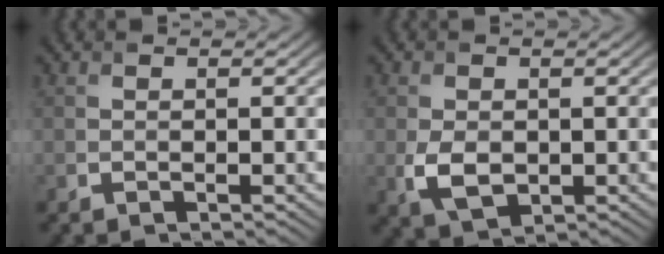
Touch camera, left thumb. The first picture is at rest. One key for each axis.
{"total": 3.8, "fx": -0.5, "fy": 2.6, "fz": 2.7, "tx": -0.066, "ty": -0.011, "tz": -0.003}